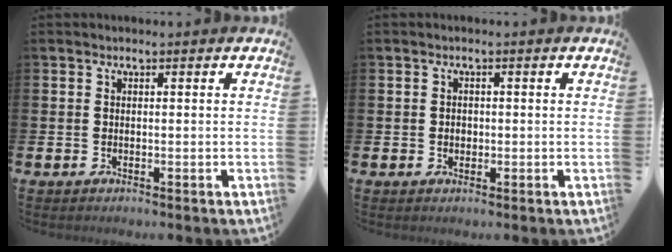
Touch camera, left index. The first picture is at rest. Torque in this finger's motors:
{"motor_torque": [0.17, -0.07, -0.01, 0.00]}